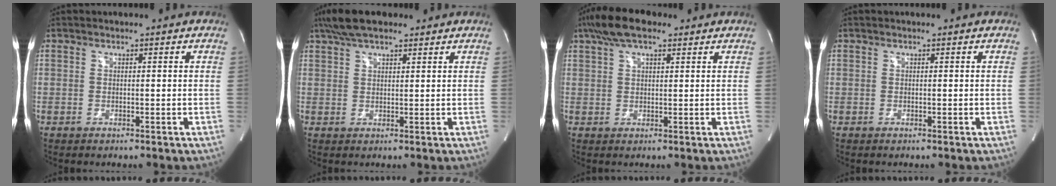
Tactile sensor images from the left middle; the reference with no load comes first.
{"total": 7.2, "force": [5.5, 2.2, 4.0], "torque": [-0.080, 0.028, 0.100]}
{"total": 7.4, "force": [5.0, 2.5, 4.9], "torque": [-0.100, 0.027, 0.088]}
{"total": 0.0}